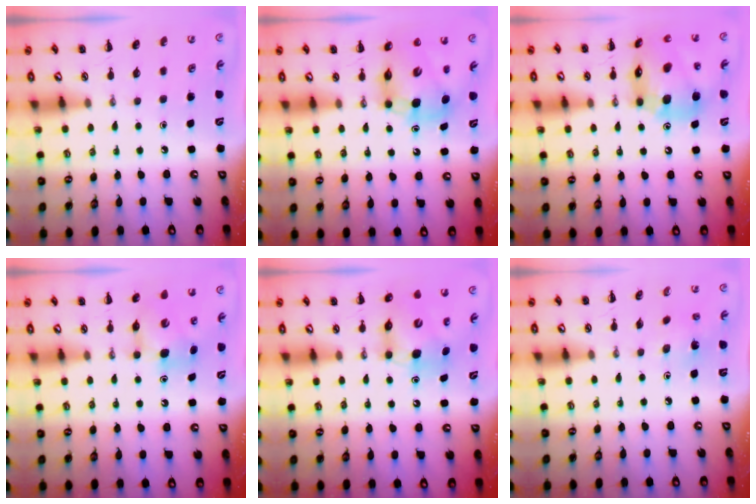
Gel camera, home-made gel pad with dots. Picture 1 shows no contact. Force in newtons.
{"total": 10.5, "press": 10.0, "slide": 3.1}
{"total": 16.3, "press": 15.5, "slide": 5.0}
{"total": 7.5, "press": 7.5, "slide": 0.5}
{"total": 6.8, "press": 6.7, "slide": 1.5}
{"total": 2.0, "press": 1.9, "slide": 0.8}